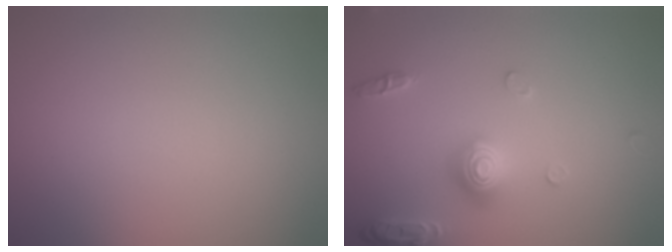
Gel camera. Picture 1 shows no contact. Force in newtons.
{"total": 2.9, "press": 2.9, "slide": 0.2}